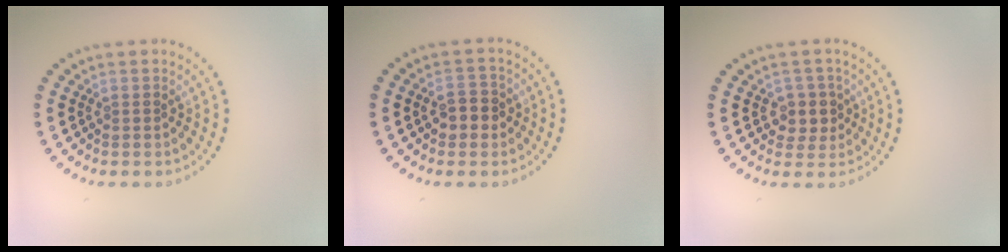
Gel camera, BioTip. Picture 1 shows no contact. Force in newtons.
{"total": 2.5, "press": 2.5, "slide": 0.4}
{"total": 2.5, "press": 2.1, "slide": 1.2}